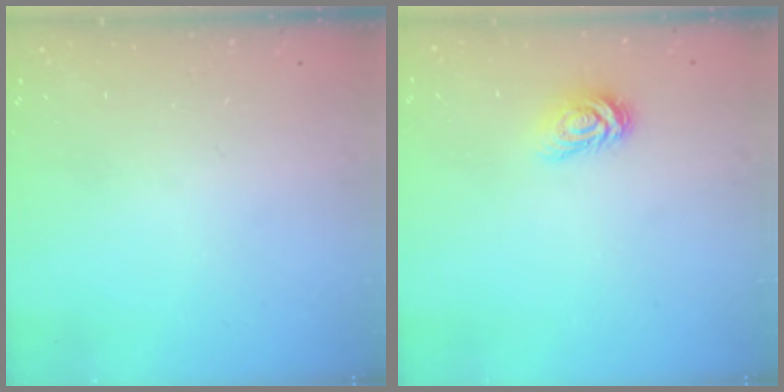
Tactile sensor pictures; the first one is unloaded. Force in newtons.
{"total": 4.2, "press": 4.2, "slide": 0.5}